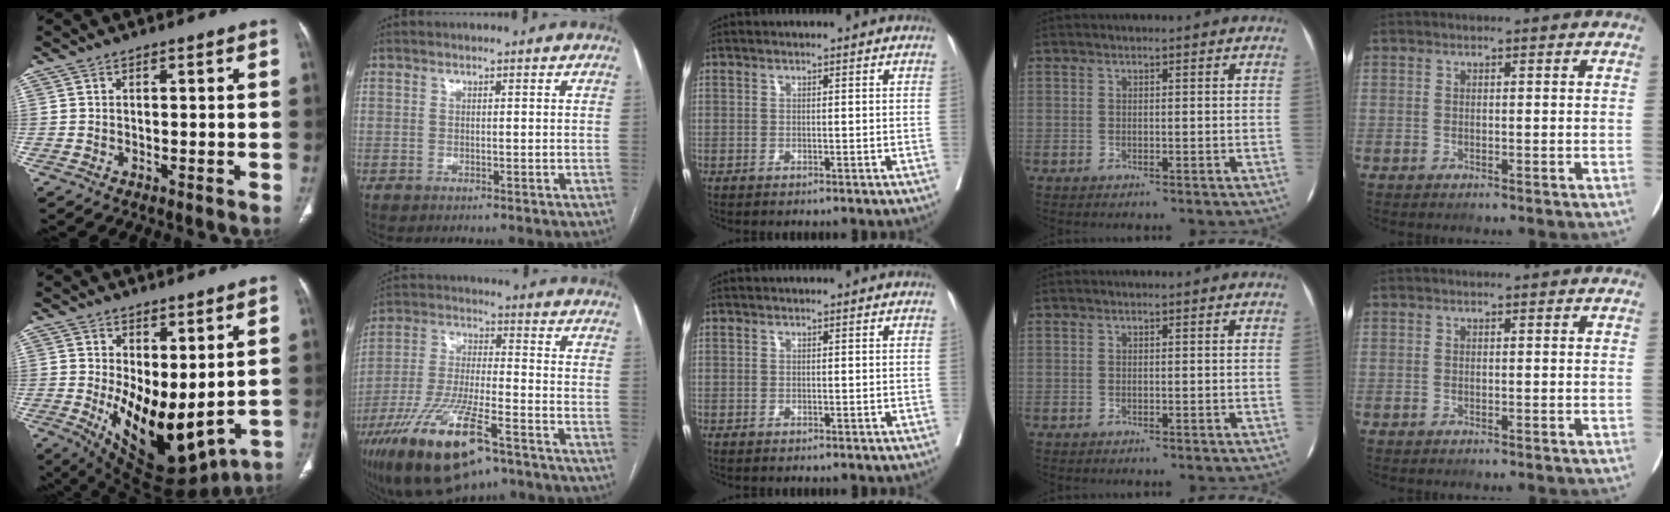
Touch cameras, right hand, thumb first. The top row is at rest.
{"thumb": {"total": 16.4, "force": [0.4, 8.4, 14.1], "torque": [-0.202, -0.038, 0.038]}, "index": {"total": 17.4, "force": [-10.3, 4.4, 13.3], "torque": [-0.274, -0.026, -0.180]}}